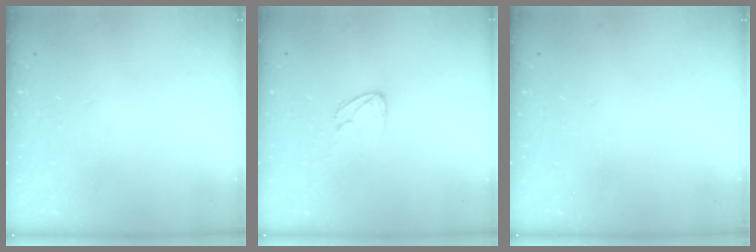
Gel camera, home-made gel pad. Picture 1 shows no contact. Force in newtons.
{"total": 3.1, "press": 3.1, "slide": 0.3}
{"total": 0.0}